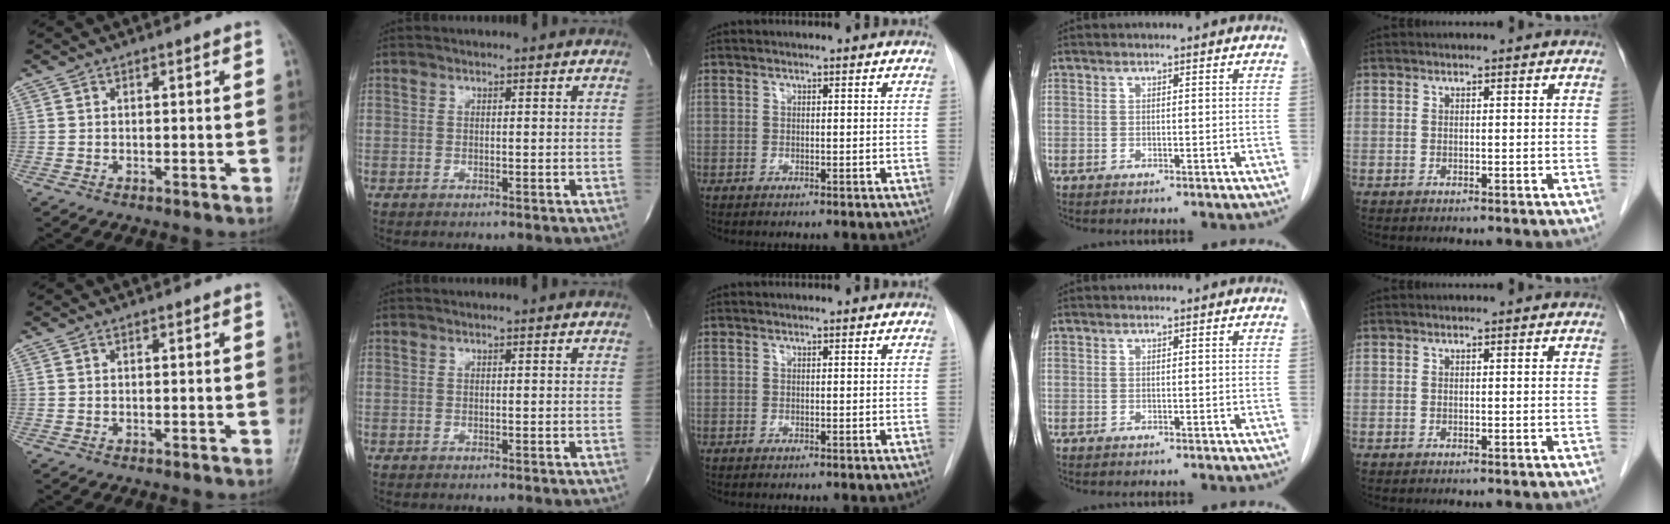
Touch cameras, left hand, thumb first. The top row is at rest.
{}